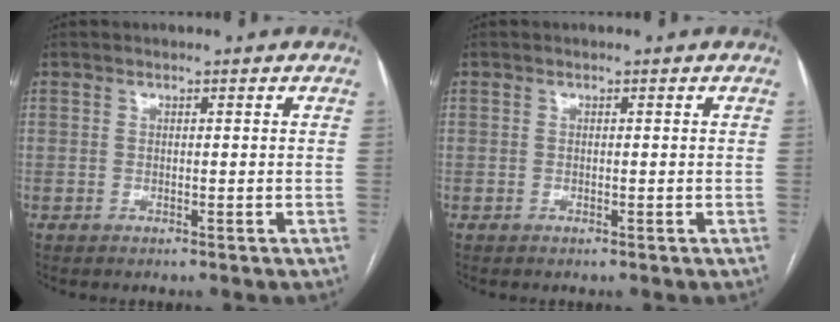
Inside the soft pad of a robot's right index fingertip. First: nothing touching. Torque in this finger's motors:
{"motor_torque": [0.00, 0.00, 0.04, 0.01]}